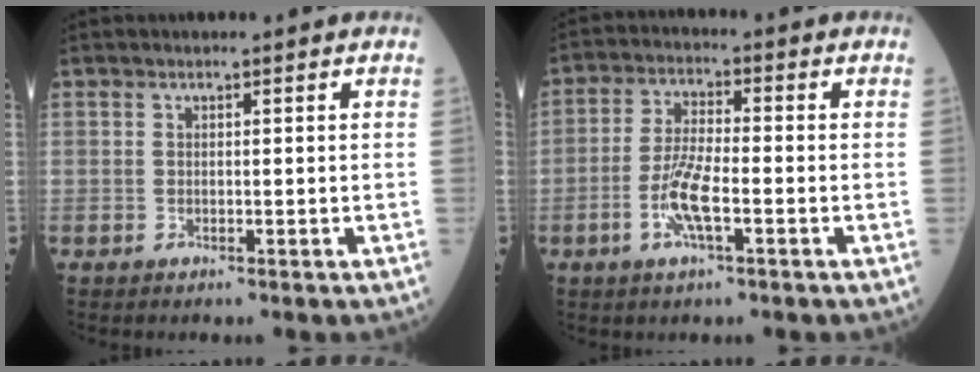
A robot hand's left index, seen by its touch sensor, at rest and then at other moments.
{"total": 6.8, "force": [-2.6, 1.4, 6.1], "torque": [-0.129, -0.007, -0.055]}